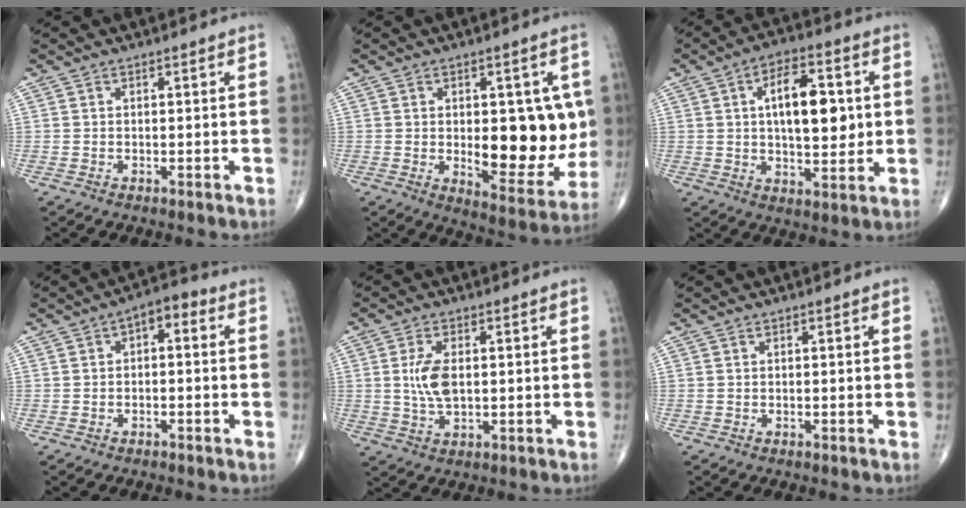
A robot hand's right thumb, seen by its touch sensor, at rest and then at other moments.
{"total": 15.6, "force": [0.4, 7.4, 13.7], "torque": [-0.138, -0.026, 0.022]}
{"total": 13.7, "force": [2.1, 6.7, 11.8], "torque": [-0.161, 0.000, 0.033]}
{"total": 4.2, "force": [0.5, 2.4, 3.4], "torque": [-0.030, 0.023, -0.006]}
{"total": 6.2, "force": [0.6, 3.1, 5.3], "torque": [-0.111, -0.004, 0.012]}
{"total": 0.0}